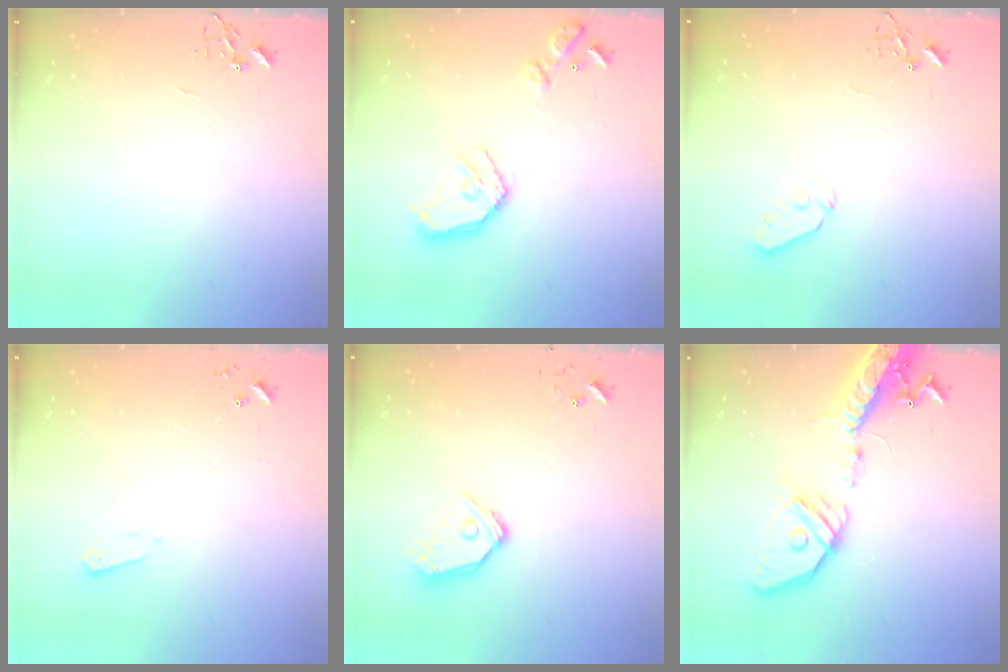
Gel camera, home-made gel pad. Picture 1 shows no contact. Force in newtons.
{"total": 14.7, "press": 14.6, "slide": 1.6}
{"total": 5.3, "press": 5.2, "slide": 0.6}
{"total": 2.4, "press": 2.4, "slide": 0.4}
{"total": 11.6, "press": 11.6, "slide": 1.4}
{"total": 19.7, "press": 19.4, "slide": 3.9}